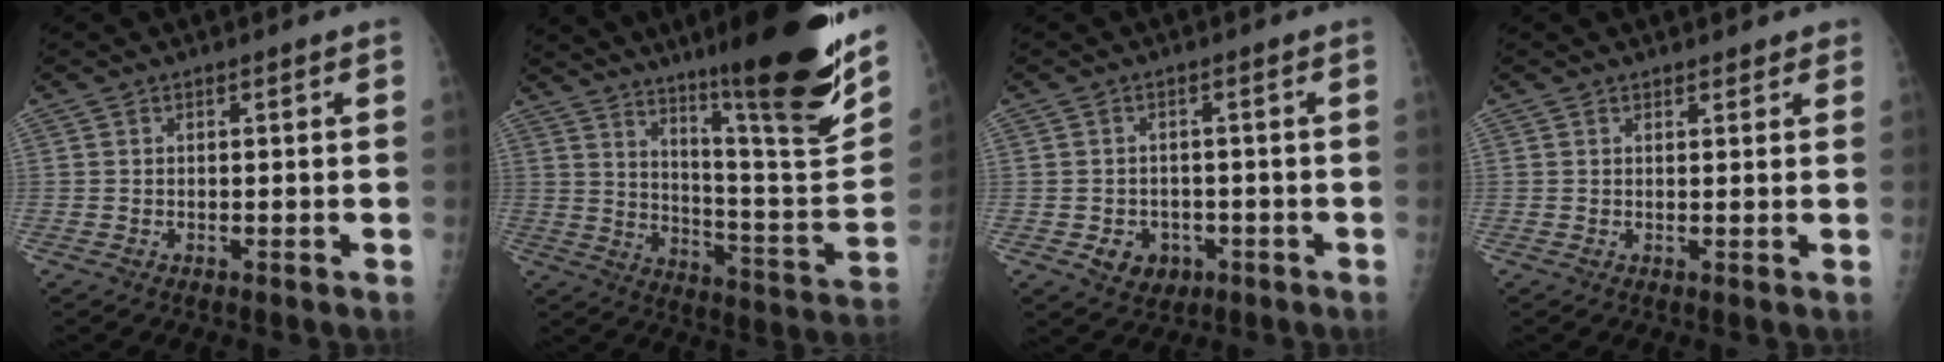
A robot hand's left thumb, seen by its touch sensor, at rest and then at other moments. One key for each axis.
{"total": 26.0, "fx": 16.7, "fy": 3.5, "fz": 19.6, "tx": -0.271, "ty": -0.085, "tz": 0.255}
{"total": 4.8, "fx": -1.6, "fy": 4.1, "fz": 2.0, "tx": -0.010, "ty": 0.006, "tz": -0.012}
{"total": 1.5, "fx": 1.3, "fy": 0.7, "fz": 0.4, "tx": 0.008, "ty": -0.005, "tz": 0.013}